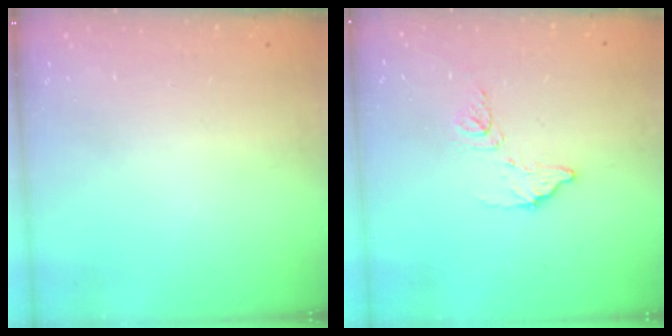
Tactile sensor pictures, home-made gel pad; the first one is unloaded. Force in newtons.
{"total": 7.5, "press": 7.5, "slide": 0.4}